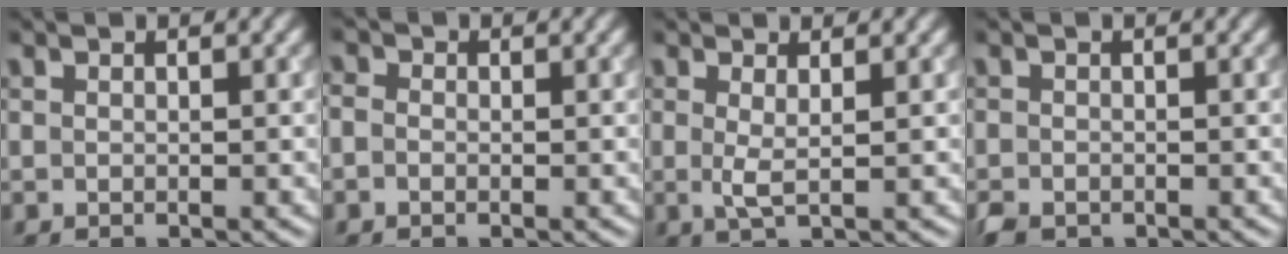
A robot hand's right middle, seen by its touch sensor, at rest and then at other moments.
{"total": 1.1, "force": [-0.3, 0.9, 0.6], "torque": [-0.015, 0.000, -0.012]}
{"total": 1.7, "force": [0.3, 0.2, 1.6], "torque": [-0.035, -0.004, 0.005]}
{"total": 1.7, "force": [-1.3, 0.9, 0.6], "torque": [-0.010, -0.005, -0.029]}